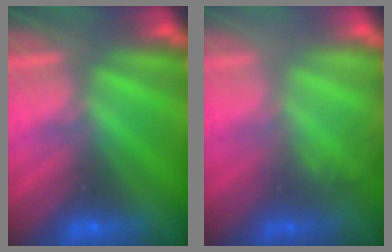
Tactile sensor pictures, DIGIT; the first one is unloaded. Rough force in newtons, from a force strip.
{"total": 2.8}